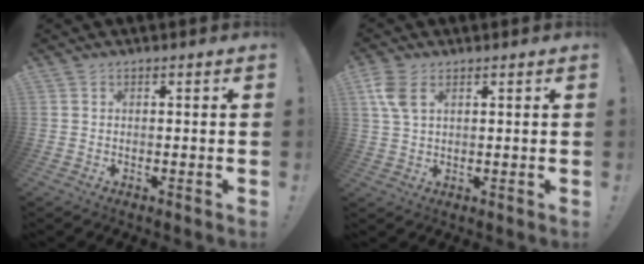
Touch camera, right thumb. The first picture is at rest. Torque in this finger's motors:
{"motor_torque": [0.01, 0.03, 0.29, -0.15, 0.01]}